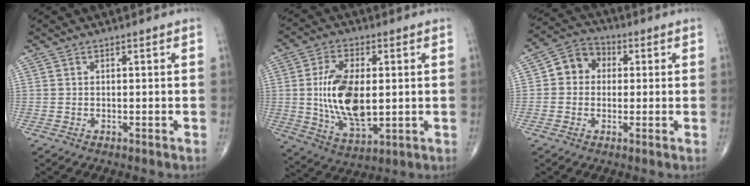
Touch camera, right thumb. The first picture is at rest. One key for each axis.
{"total": 14.9, "fx": 0.5, "fy": 7.6, "fz": 12.8, "tx": -0.237, "ty": -0.013, "tz": 0.018}
{"total": 7.2, "fx": 0.7, "fy": 6.1, "fz": 3.7, "tx": -0.039, "ty": 0.020, "tz": -0.002}